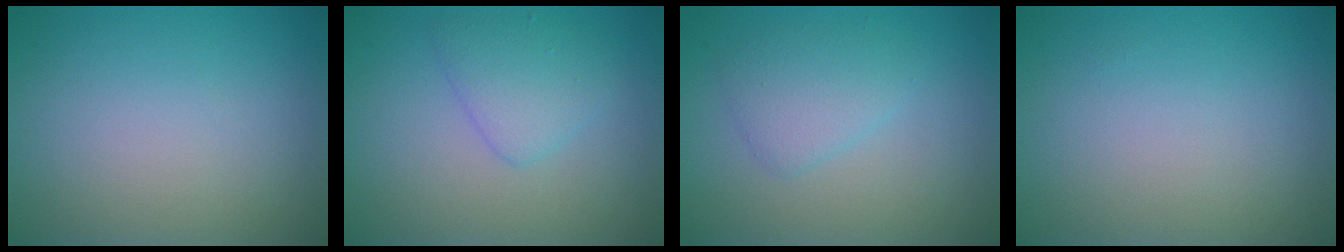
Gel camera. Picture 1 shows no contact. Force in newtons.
{"total": 2.6, "press": 2.6, "slide": 0.2}
{"total": 2.4, "press": 2.4, "slide": 0.1}
{"total": 0.0}